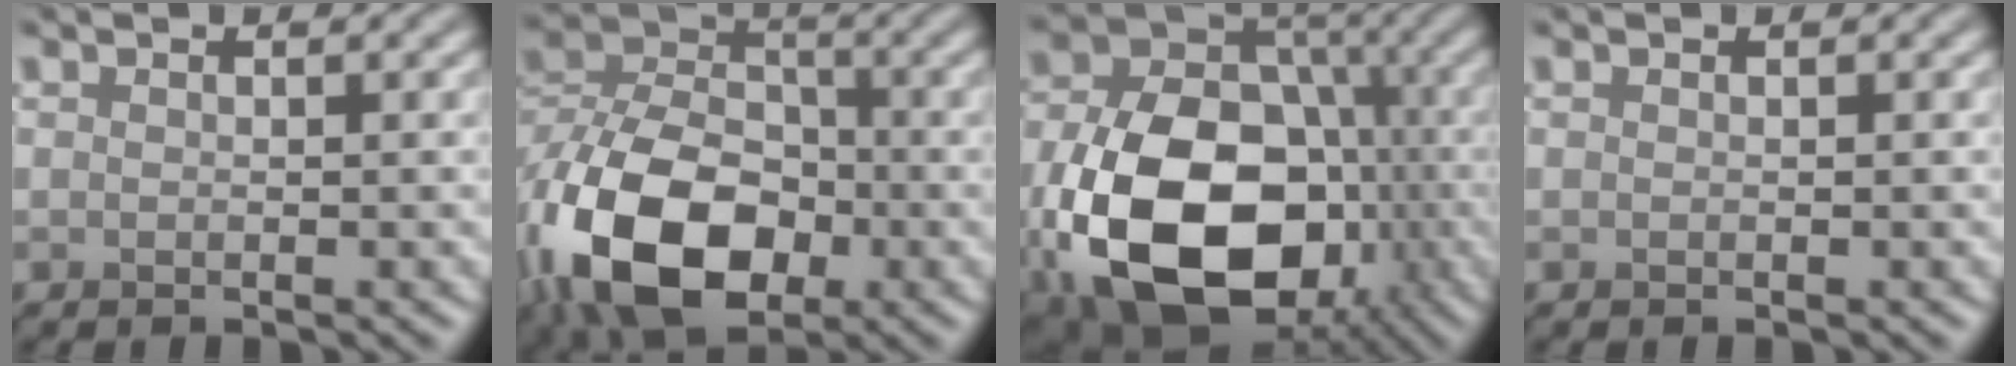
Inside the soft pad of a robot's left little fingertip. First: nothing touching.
{"total": 12.4, "force": [-5.2, 7.6, 8.3], "torque": [-0.177, -0.011, -0.103]}
{"total": 16.0, "force": [-4.3, 11.1, 10.6], "torque": [-0.208, -0.046, -0.071]}
{"total": 0.0}